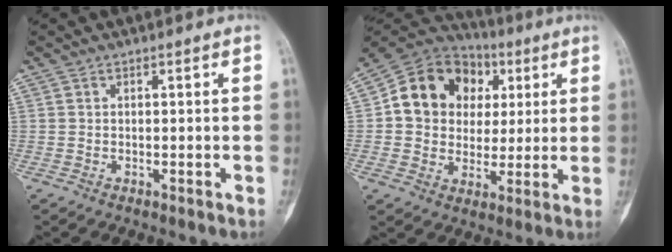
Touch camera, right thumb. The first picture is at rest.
{"total": 16.3, "force": [3.3, 13.9, 7.9], "torque": [-0.096, 0.021, 0.055]}